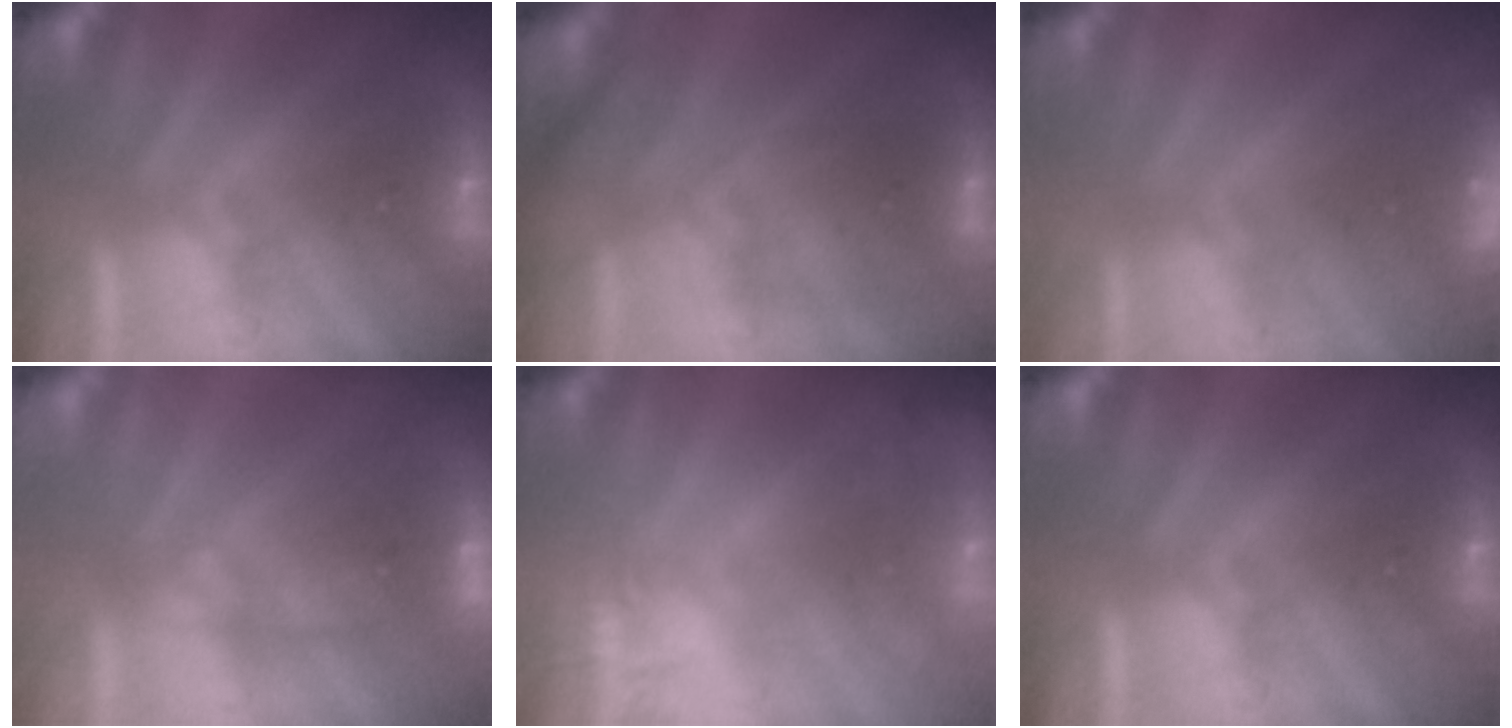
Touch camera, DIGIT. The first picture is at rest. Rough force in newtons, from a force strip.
{"total": 2.8}
{"total": 3.0}
{"total": 7.1}
{"total": 2.4}
{"total": 0.0}